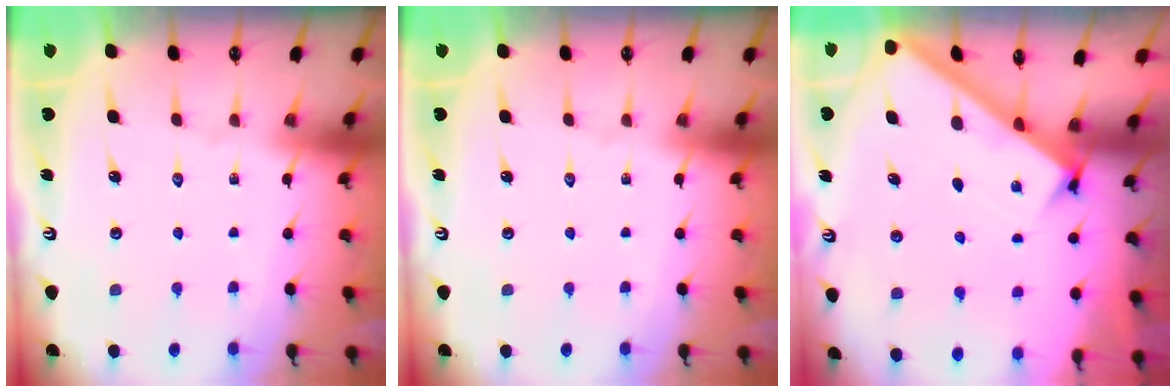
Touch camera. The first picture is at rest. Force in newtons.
{"total": 0.0}
{"total": 2.7, "press": 2.6, "slide": 0.3}